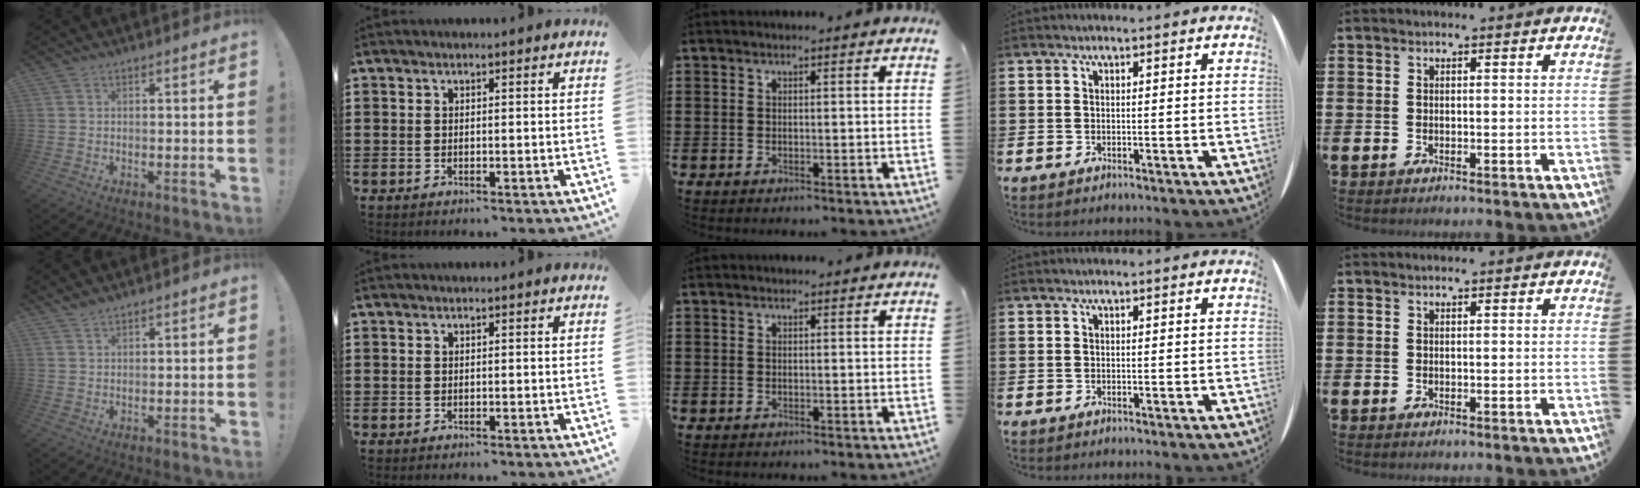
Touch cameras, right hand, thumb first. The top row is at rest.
{"thumb": {"total": 1.6, "force": [1.4, 0.2, 0.7], "torque": [-0.018, -0.003, 0.027]}}